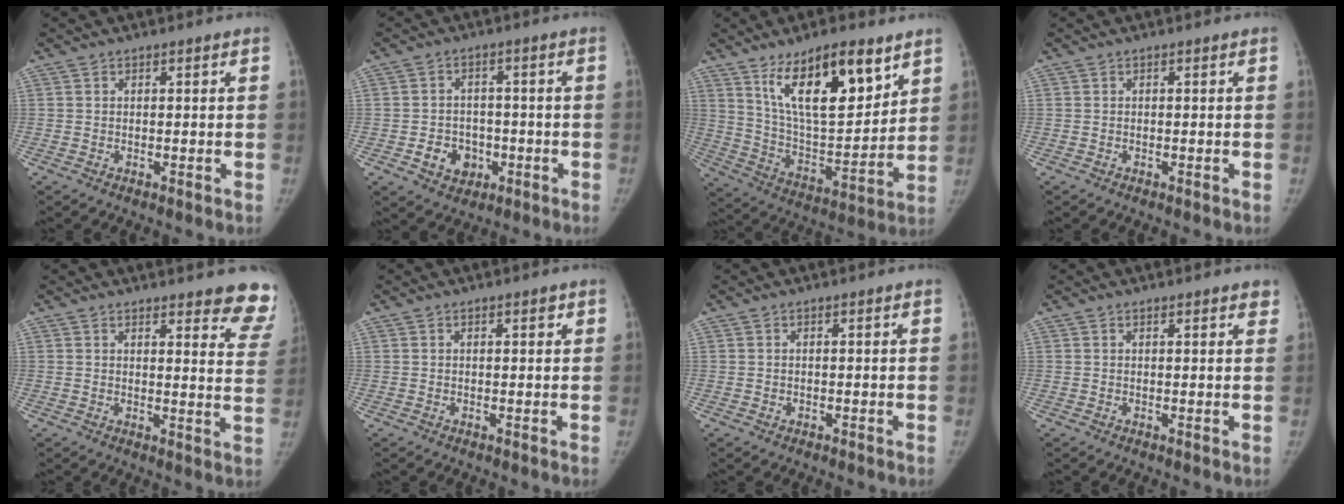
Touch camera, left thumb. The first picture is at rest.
{"total": 6.5, "force": [-2.1, 5.5, 2.9], "torque": [-0.019, 0.015, -0.026]}
{"total": 19.6, "force": [11.2, 7.4, 14.3], "torque": [-0.194, -0.058, 0.206]}
{"total": 0.0}
{"total": 12.0, "force": [10.8, 2.4, 4.6], "torque": [-0.012, -0.079, 0.099]}
{"total": 1.3, "force": [0.8, 0.4, 0.9], "torque": [-0.009, -0.001, 0.010]}
{"total": 0.0}
{"total": 2.9, "force": [2.3, 0.8, 1.6], "torque": [-0.003, -0.002, 0.026]}